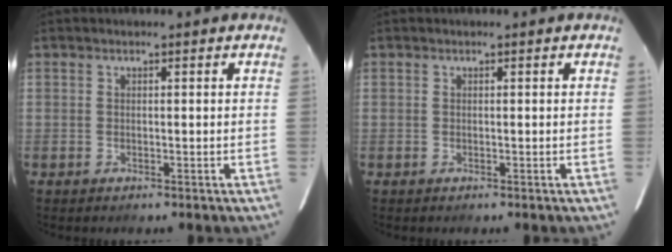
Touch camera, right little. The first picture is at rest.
{"total": 0.0}